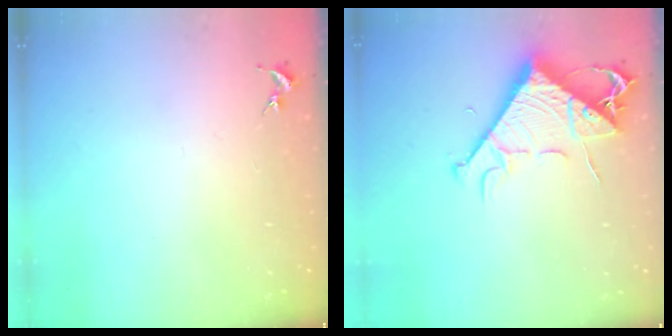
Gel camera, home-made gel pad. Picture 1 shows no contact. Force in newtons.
{"total": 8.9, "press": 8.8, "slide": 1.1}